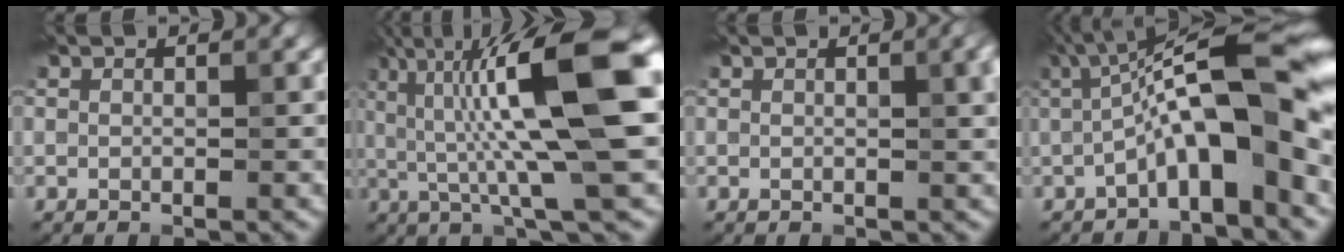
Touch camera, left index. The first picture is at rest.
{"total": 13.0, "force": [2.0, 2.7, 12.6], "torque": [-0.203, 0.016, 0.034]}
{"total": 2.4, "force": [0.5, 0.6, 2.3], "torque": [-0.027, 0.006, 0.005]}
{"total": 11.1, "force": [-1.0, 2.9, 10.7], "torque": [-0.169, 0.023, -0.027]}